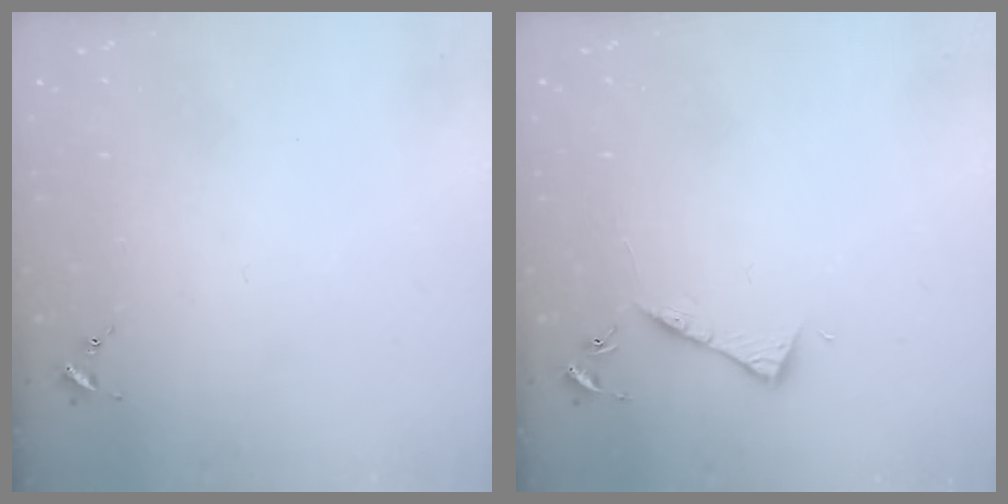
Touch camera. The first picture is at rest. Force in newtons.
{"total": 4.2, "press": 4.1, "slide": 0.5}